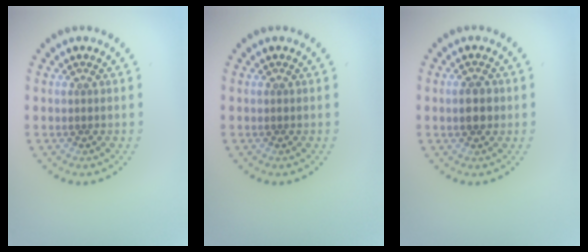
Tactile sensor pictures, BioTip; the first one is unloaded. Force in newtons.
{"total": 0.0}
{"total": 2.4, "press": 2.4, "slide": 0.1}